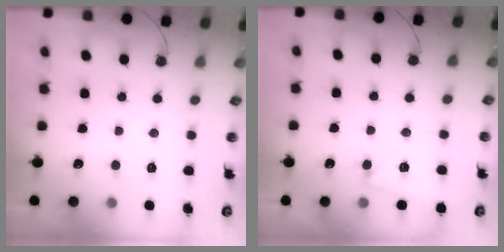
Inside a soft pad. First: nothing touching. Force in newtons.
{"total": 4.5, "press": 3.8, "slide": 2.4}